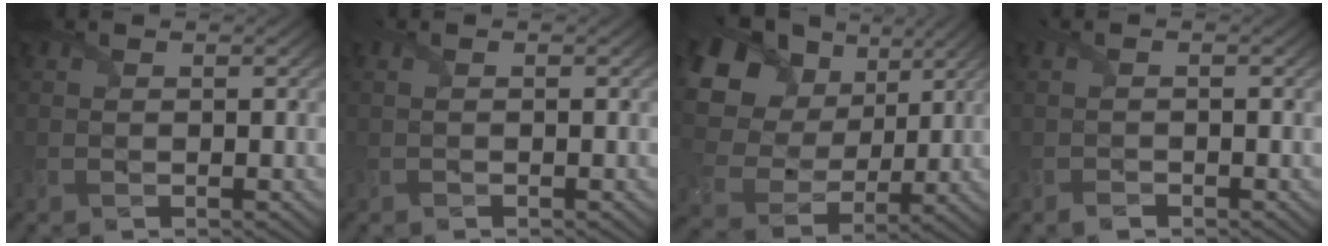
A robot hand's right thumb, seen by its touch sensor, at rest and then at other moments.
{"total": 0.6, "force": [-0.4, 0.2, 0.4], "torque": [-0.008, 0.001, -0.003]}
{"total": 17.4, "force": [6.3, 13.0, 9.7], "torque": [-0.270, 0.035, 0.133]}
{"total": 1.1, "force": [-1.1, 0.1, 0.4], "torque": [-0.012, -0.001, -0.022]}